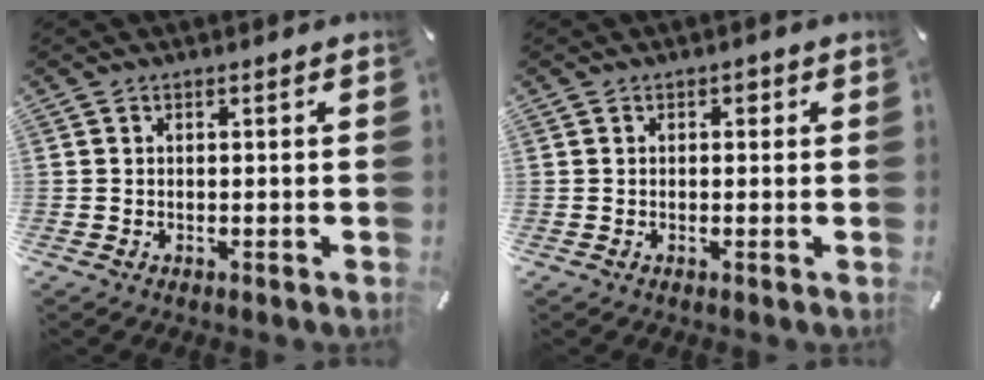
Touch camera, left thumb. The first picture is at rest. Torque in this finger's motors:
{"motor_torque": [0.02, 0.04, -0.01, -0.09, 0.03]}